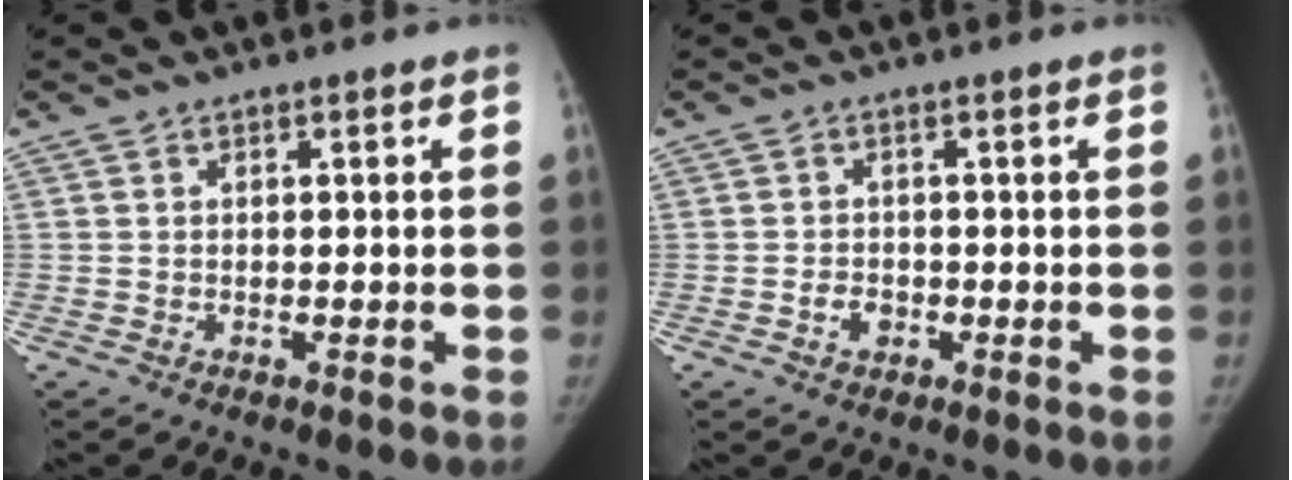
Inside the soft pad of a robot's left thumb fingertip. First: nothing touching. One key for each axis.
{"total": 2.4, "fx": -0.8, "fy": 1.8, "fz": 1.3, "tx": -0.017, "ty": 0.006, "tz": -0.013}